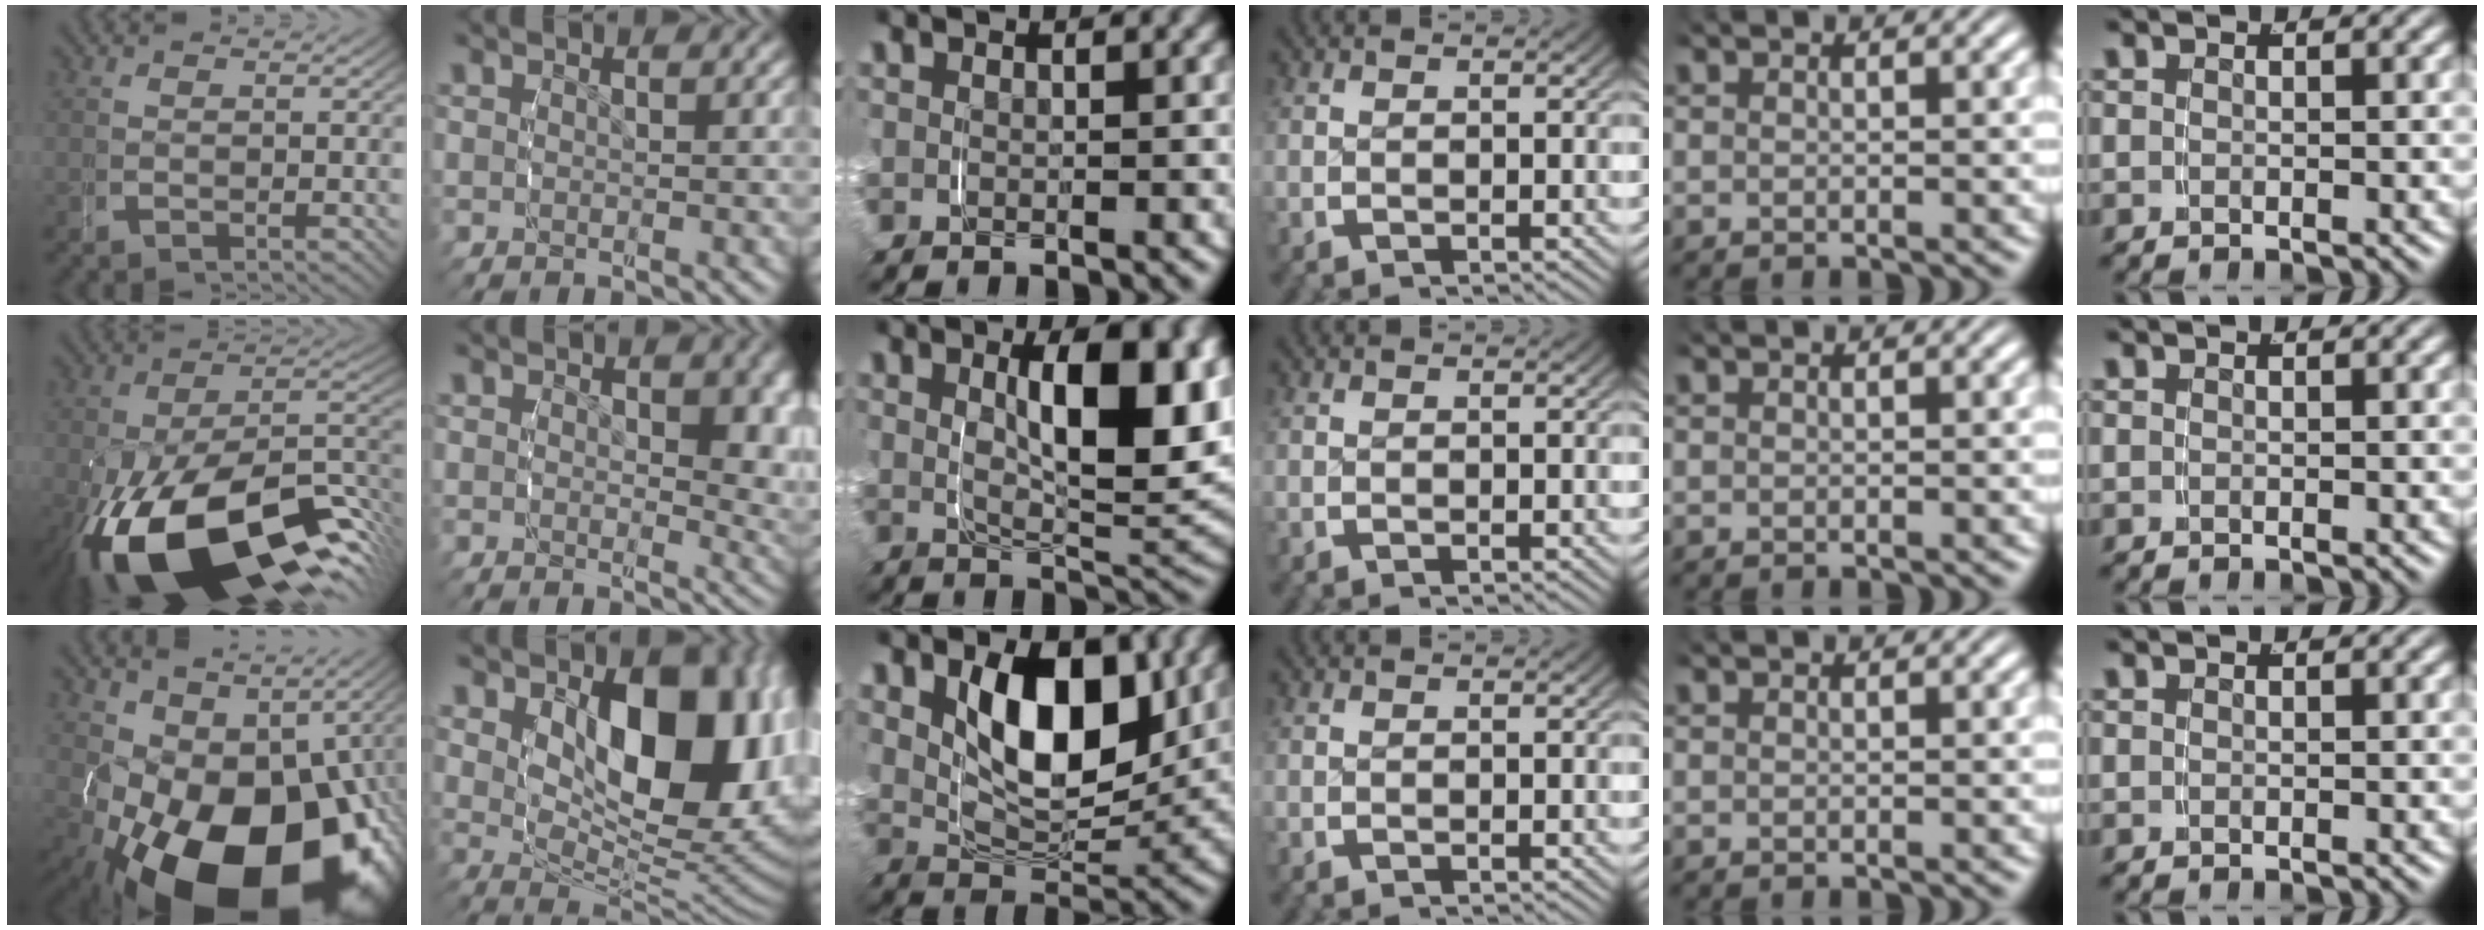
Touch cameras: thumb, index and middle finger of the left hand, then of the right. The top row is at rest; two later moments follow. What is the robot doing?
{"motion": "grasp_and_lifting", "object": "plastic wrap"}